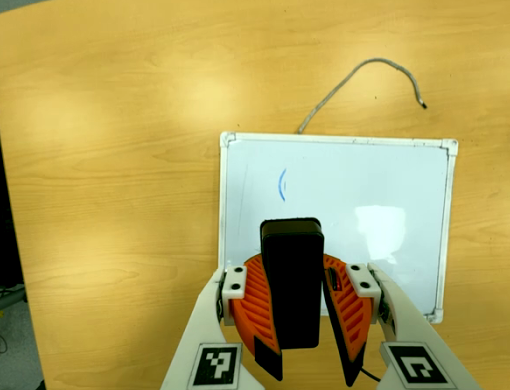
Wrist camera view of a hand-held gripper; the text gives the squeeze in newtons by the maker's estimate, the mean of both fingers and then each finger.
{"total": 13.0, "left": 11.7, "right": 14.2}